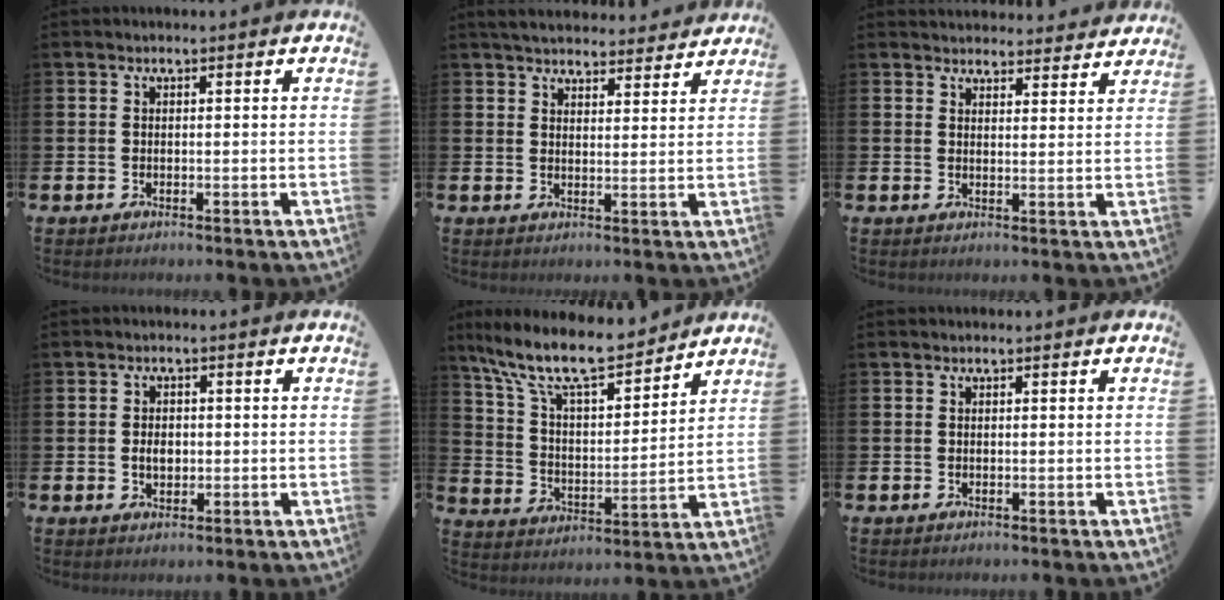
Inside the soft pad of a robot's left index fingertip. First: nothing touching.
{"total": 4.6, "force": [4.5, 0.9, 0.5], "torque": [-0.017, -0.026, 0.079]}
{"total": 3.8, "force": [3.8, 0.7, 0.0], "torque": [0.008, -0.025, 0.067]}
{"total": 2.5, "force": [0.0, 1.7, 1.8], "torque": [-0.014, -0.003, -0.006]}
{"total": 12.0, "force": [10.5, 2.7, 5.3], "torque": [-0.135, -0.060, 0.183]}
{"total": 0.0}